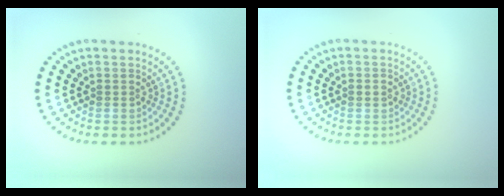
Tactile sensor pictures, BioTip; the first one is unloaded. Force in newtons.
{"total": 1.1, "press": 1.1, "slide": 0.1}